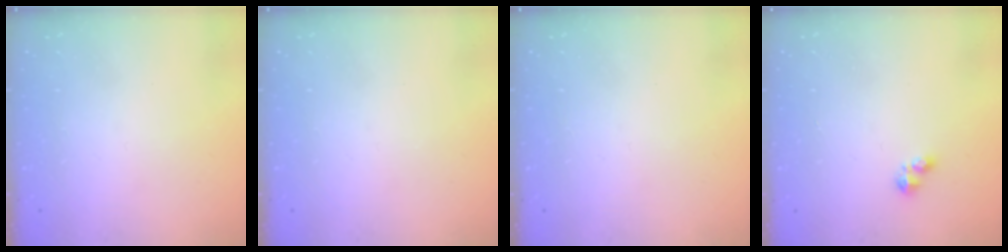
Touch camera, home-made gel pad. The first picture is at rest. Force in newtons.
{"total": 0.0}
{"total": 0.0}
{"total": 2.8, "press": 2.8, "slide": 0.4}